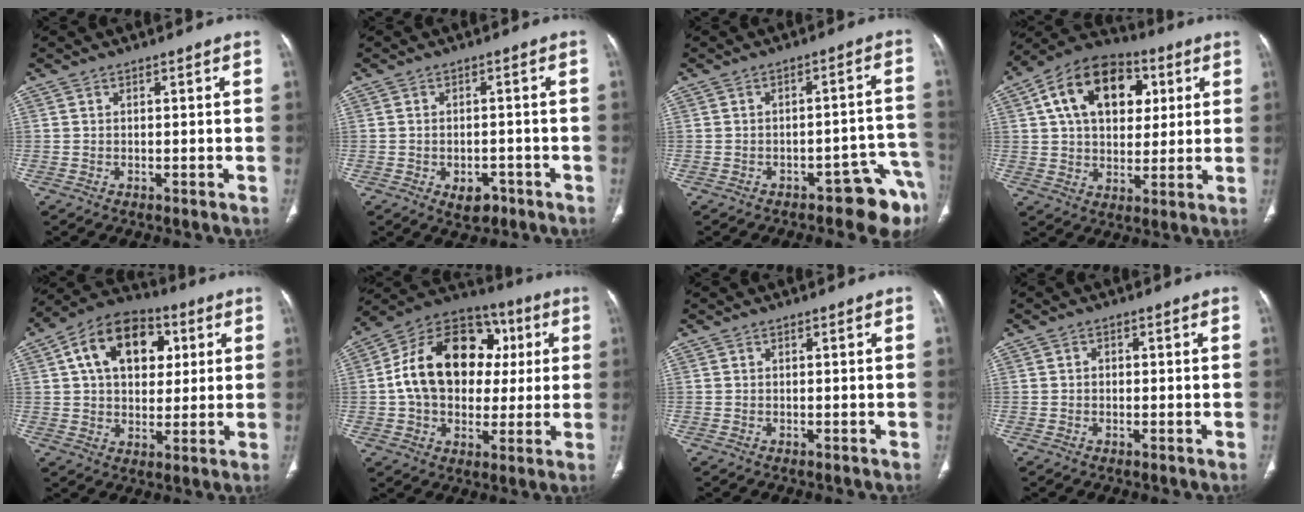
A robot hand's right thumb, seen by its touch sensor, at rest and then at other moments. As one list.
[{"total": 4.2, "force": [-2.2, 2.7, 2.4], "torque": [-0.022, 0.013, -0.024]}, {"total": 8.6, "force": [-6.2, 3.1, 5.0], "torque": [-0.023, 0.071, -0.083]}, {"total": 19.2, "force": [5.8, 12.8, 13.1], "torque": [-0.188, 0.005, 0.089]}, {"total": 17.1, "force": [5.1, 11.5, 11.6], "torque": [-0.157, 0.005, 0.077]}, {"total": 21.9, "force": [2.8, 16.1, 14.6], "torque": [-0.214, 0.028, 0.044]}, {"total": 0.0}, {"total": 1.2, "force": [0.0, 1.0, 0.6], "torque": [-0.004, 0.003, -0.001]}]